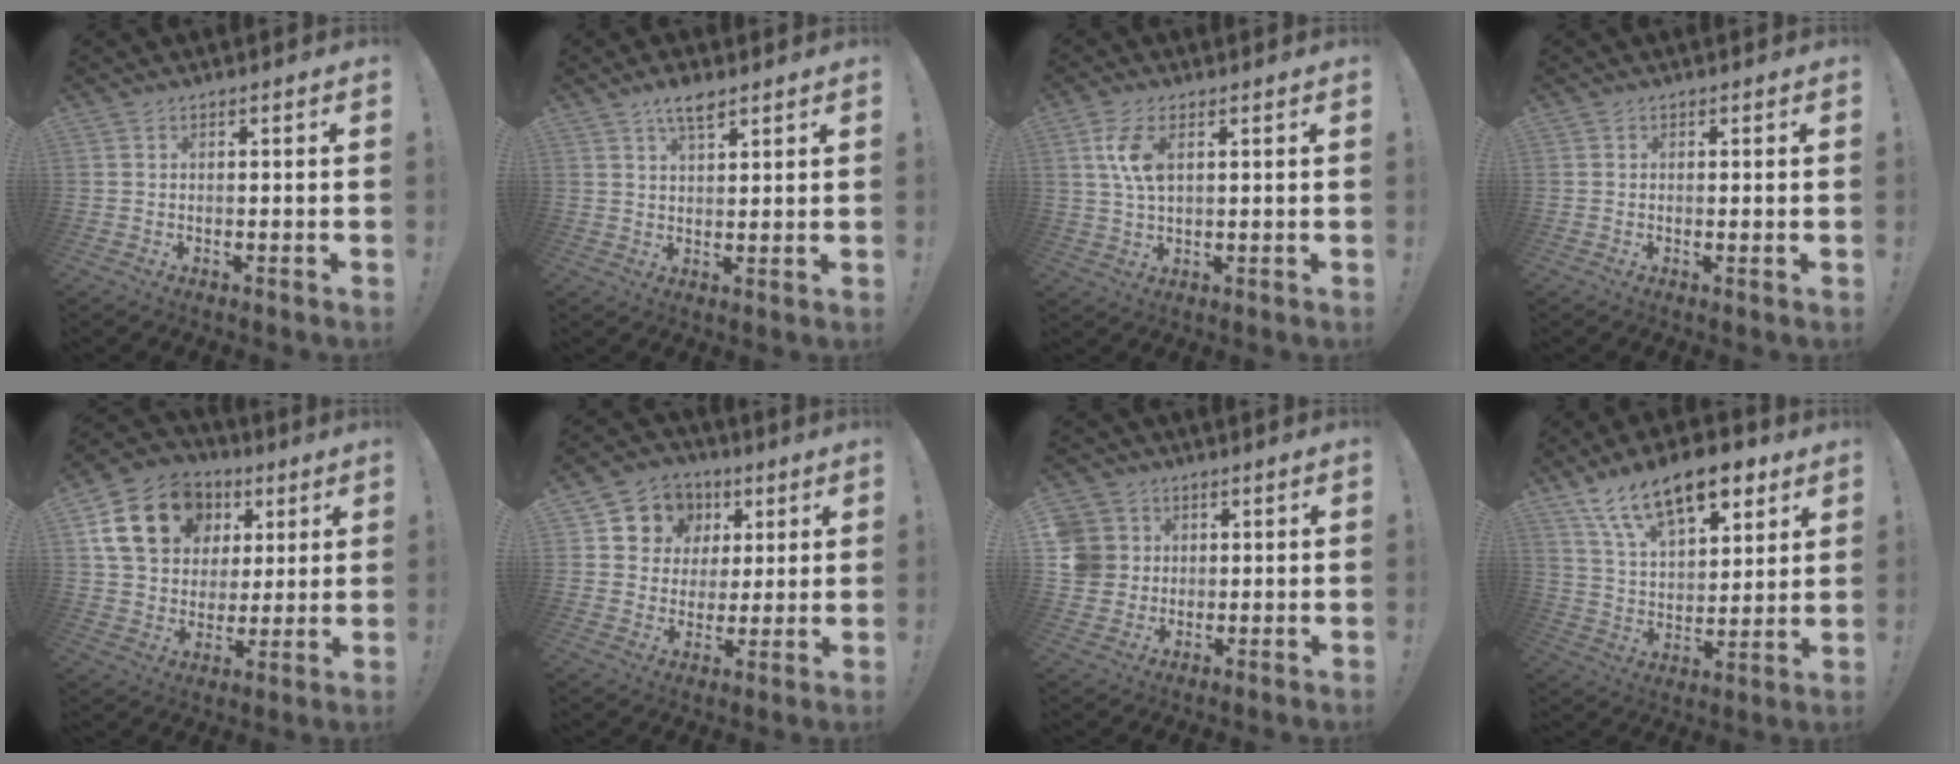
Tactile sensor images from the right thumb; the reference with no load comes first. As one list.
[{"total": 5.4, "force": [3.7, 1.7, 3.6], "torque": [-0.059, -0.018, 0.063]}, {"total": 7.6, "force": [2.2, 3.6, 6.3], "torque": [-0.130, -0.006, 0.033]}, {"total": 0.7, "force": [0.3, 0.2, 0.7], "torque": [-0.001, -0.003, 0.002]}, {"total": 19.5, "force": [7.6, 15.2, 9.6], "torque": [-0.148, -0.015, 0.162]}, {"total": 9.6, "force": [3.0, 8.8, 2.3], "torque": [-0.038, -0.014, 0.065]}, {"total": 8.6, "force": [1.7, 8.1, 2.3], "torque": [-0.047, -0.002, 0.038]}, {"total": 18.7, "force": [11.6, 9.2, 11.3], "torque": [-0.187, -0.064, 0.209]}]